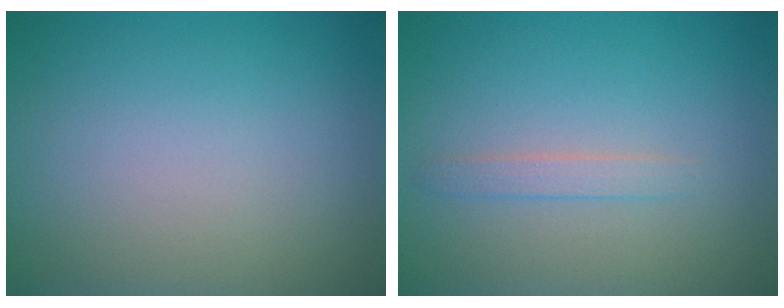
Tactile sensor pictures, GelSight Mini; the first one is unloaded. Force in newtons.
{"total": 1.2, "press": 1.2, "slide": 0.1}